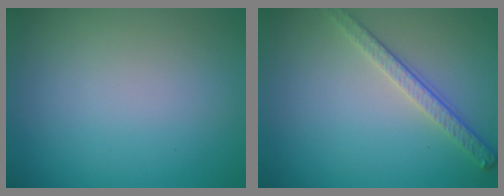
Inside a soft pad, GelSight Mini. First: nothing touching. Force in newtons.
{"total": 2.8, "press": 2.5, "slide": 1.2}